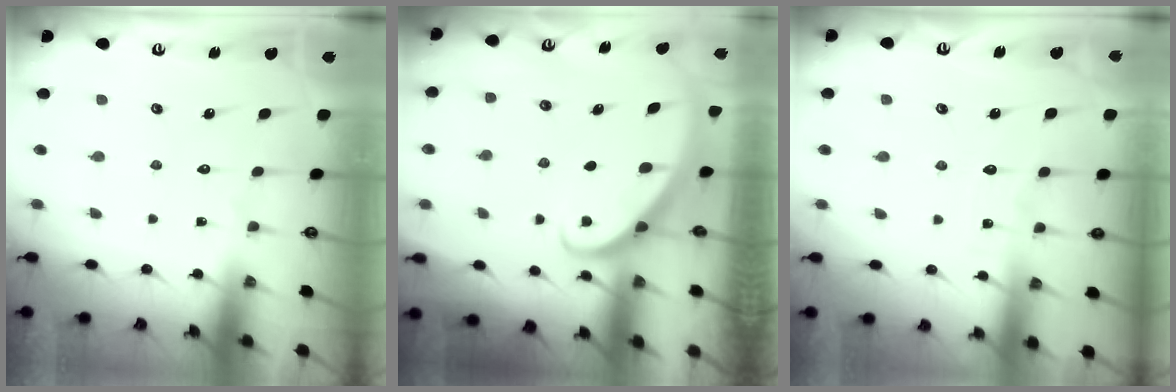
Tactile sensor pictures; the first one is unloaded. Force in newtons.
{"total": 2.9, "press": 2.9, "slide": 0.2}
{"total": 2.7, "press": 2.7, "slide": 0.3}